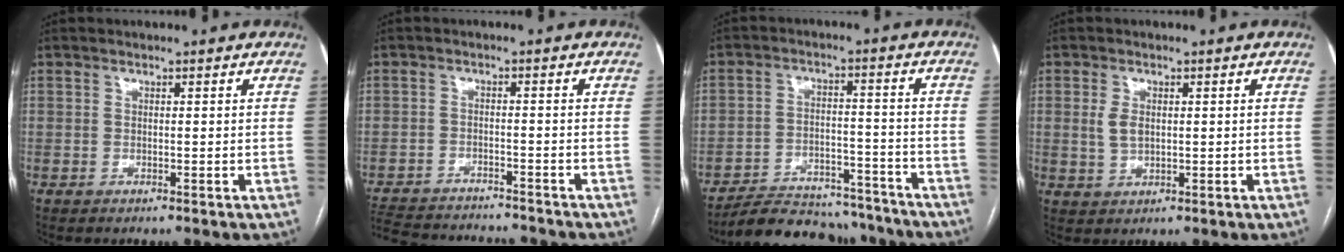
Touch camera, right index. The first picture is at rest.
{"total": 15.8, "force": [-14.6, 3.1, 5.2], "torque": [-0.125, -0.011, -0.209]}
{"total": 15.7, "force": [-14.5, 4.8, 3.9], "torque": [-0.059, 0.015, -0.207]}
{"total": 3.1, "force": [0.5, 1.8, 2.4], "torque": [-0.051, 0.003, 0.015]}